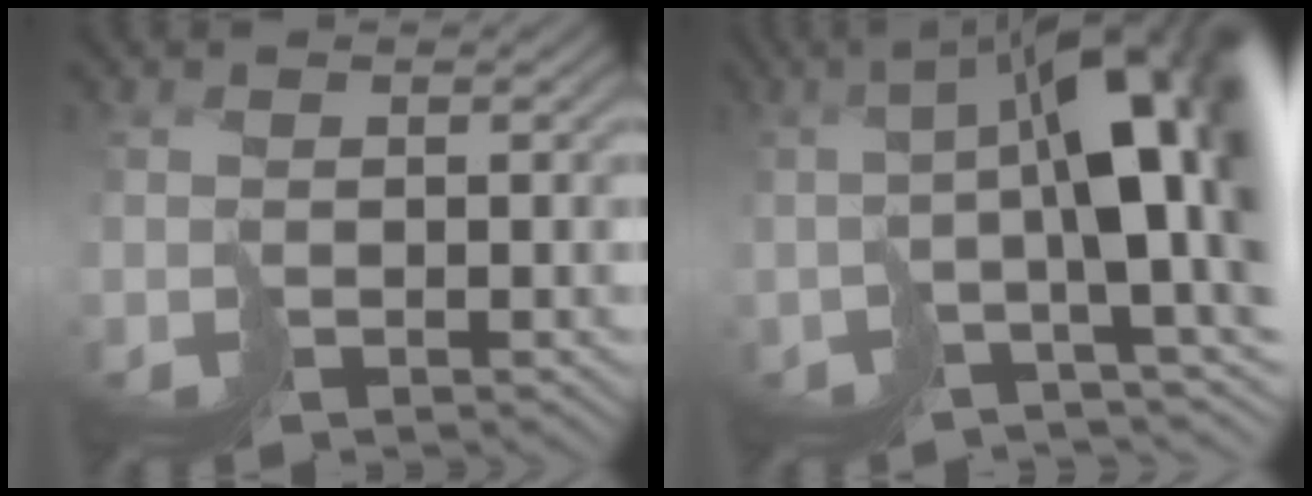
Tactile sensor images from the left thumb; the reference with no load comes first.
{"total": 12.7, "force": [1.0, 2.8, 12.4], "torque": [-0.193, 0.006, 0.023]}